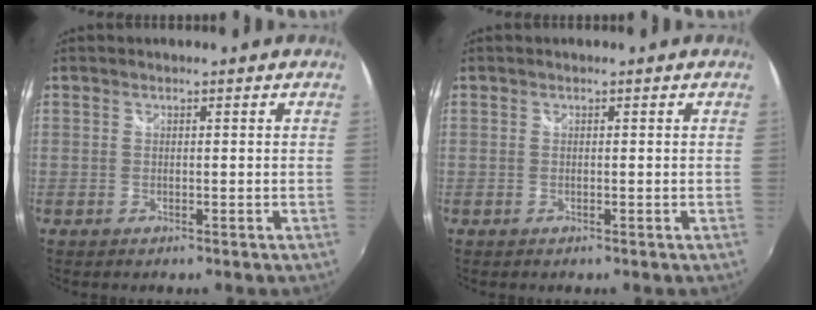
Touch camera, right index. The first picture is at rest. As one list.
[{"total": 0.0}]